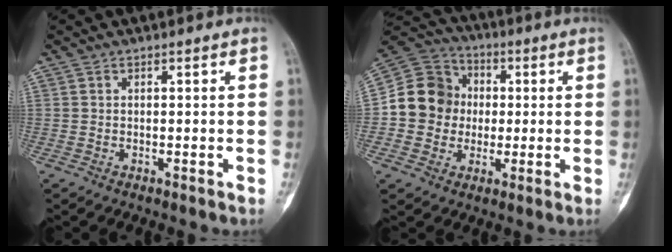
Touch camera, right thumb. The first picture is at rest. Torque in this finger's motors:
{"motor_torque": [1.39, 1.38, 0.27, -0.24, 0.06]}